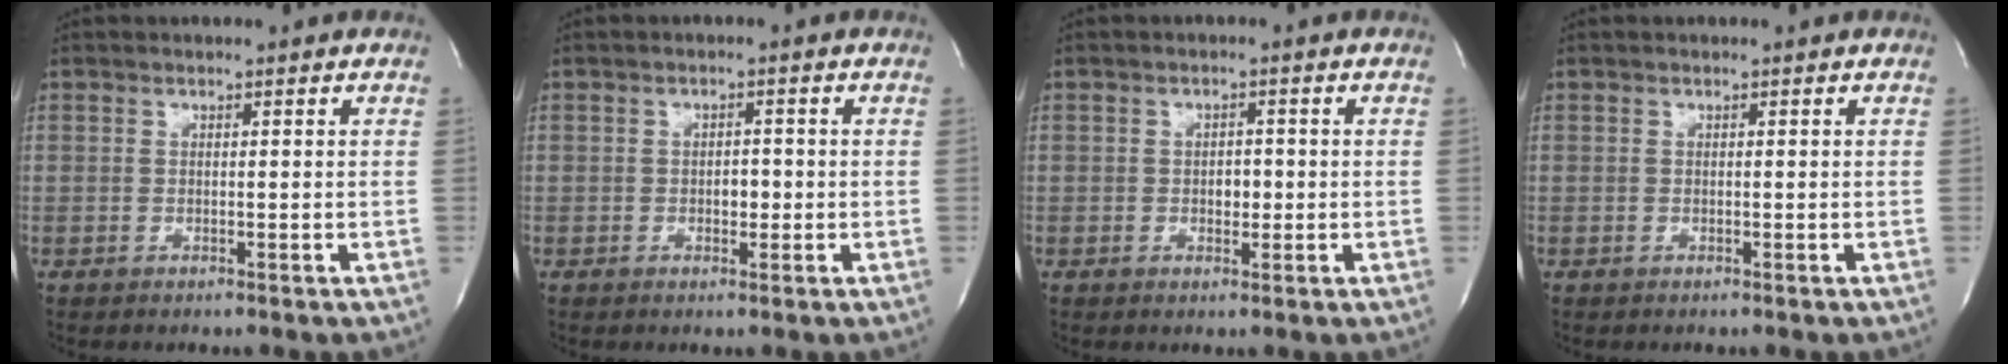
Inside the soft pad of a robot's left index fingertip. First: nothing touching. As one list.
[{"total": 1.9, "force": [-0.5, 1.1, 1.4], "torque": [-0.024, 0.001, -0.005]}, {"total": 2.0, "force": [-0.4, 1.3, 1.5], "torque": [-0.025, 0.000, -0.003]}, {"total": 0.0}]